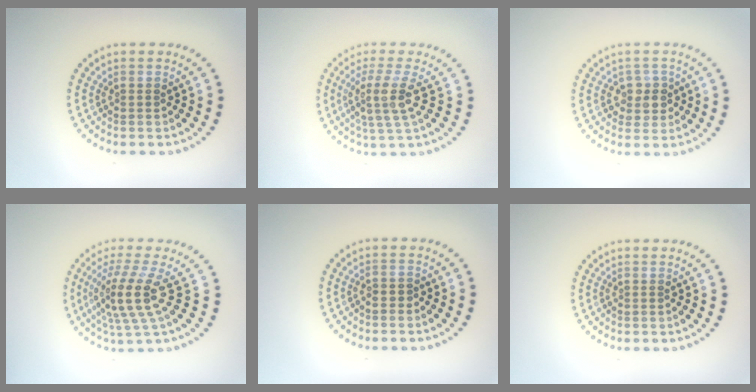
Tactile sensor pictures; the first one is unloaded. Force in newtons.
{"total": 3.8, "press": 2.8, "slide": 2.5}
{"total": 2.1, "press": 2.0, "slide": 0.8}
{"total": 4.6, "press": 3.4, "slide": 3.1}
{"total": 0.6, "press": 0.5, "slide": 0.4}
{"total": 0.0}